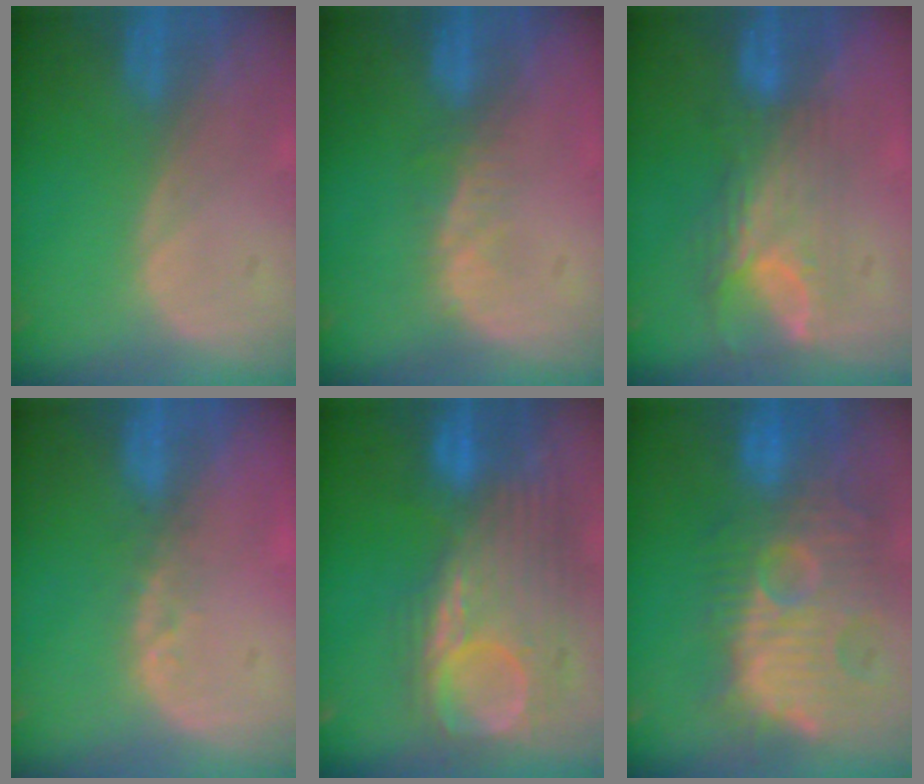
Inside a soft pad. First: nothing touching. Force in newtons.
{"total": 2.8, "press": 2.3, "slide": 1.7}
{"total": 8.0, "press": 6.6, "slide": 4.5}
{"total": 2.1, "press": 1.8, "slide": 1.1}
{"total": 11.2, "press": 10.4, "slide": 4.1}
{"total": 13.1, "press": 12.3, "slide": 4.4}